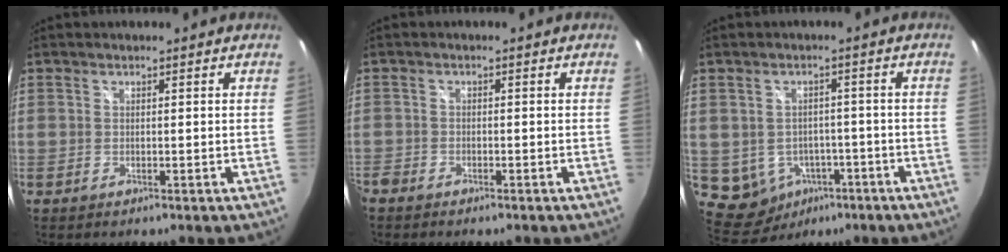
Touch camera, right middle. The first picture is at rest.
{"total": 2.4, "force": [-2.1, 1.0, 0.5], "torque": [-0.019, -0.008, -0.042]}
{"total": 9.4, "force": [-3.7, 7.9, 3.5], "torque": [-0.091, 0.005, -0.029]}